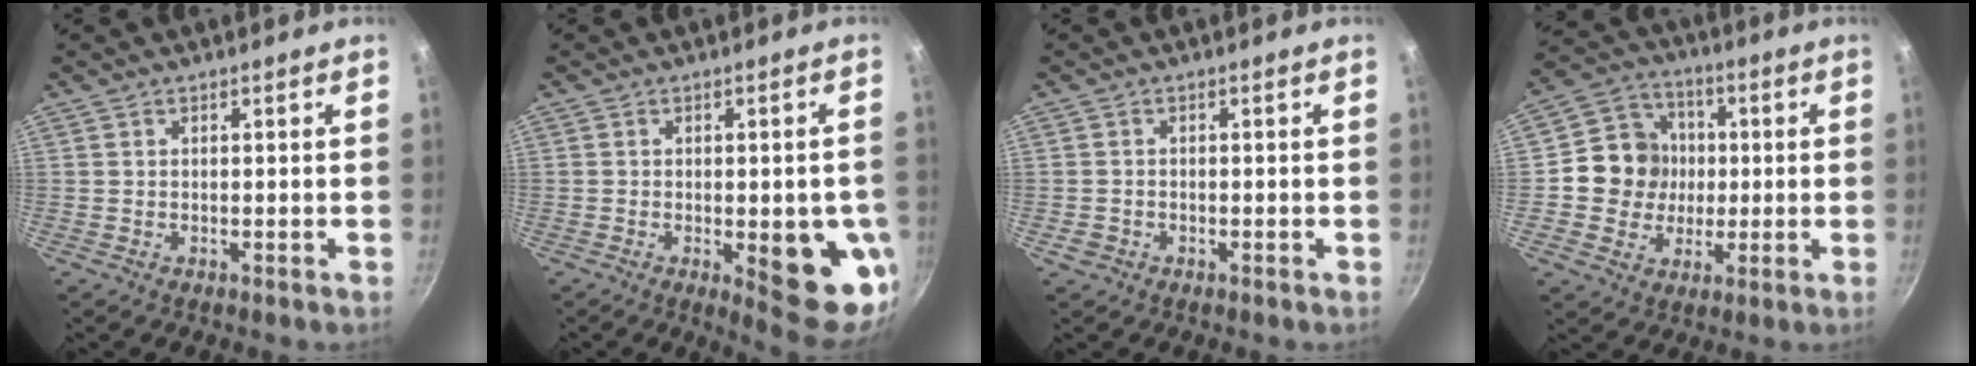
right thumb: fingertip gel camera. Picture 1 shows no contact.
{"total": 12.4, "force": [-2.8, 4.1, 11.4], "torque": [-0.108, -0.002, -0.028]}
{"total": 2.1, "force": [-0.9, 1.6, 0.8], "torque": [-0.015, 0.006, -0.013]}
{"total": 11.7, "force": [0.2, 11.0, 4.1], "torque": [-0.034, 0.022, -0.009]}